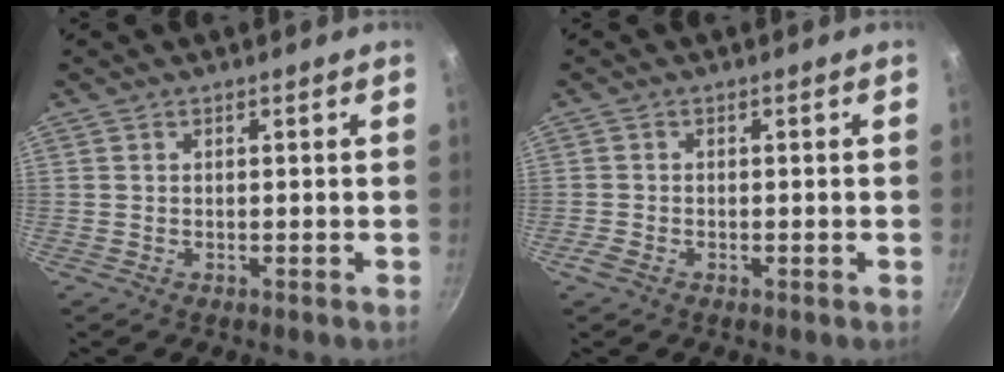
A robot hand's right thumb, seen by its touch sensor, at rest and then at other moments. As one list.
[{"total": 1.8, "force": [-0.9, 1.0, 1.2], "torque": [-0.029, 0.003, -0.023]}]